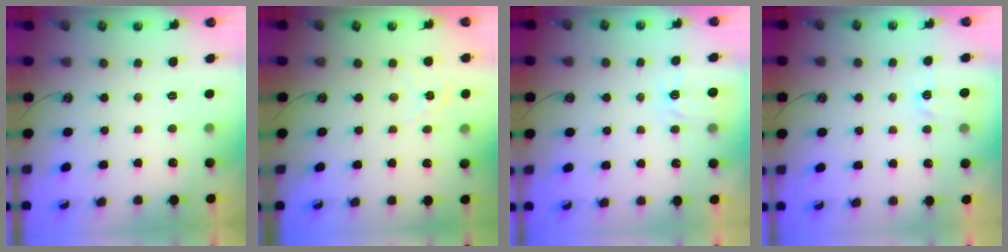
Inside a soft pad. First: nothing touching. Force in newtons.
{"total": 1.8, "press": 1.8, "slide": 0.3}
{"total": 5.7, "press": 5.7, "slide": 0.6}
{"total": 4.7, "press": 4.7, "slide": 0.6}